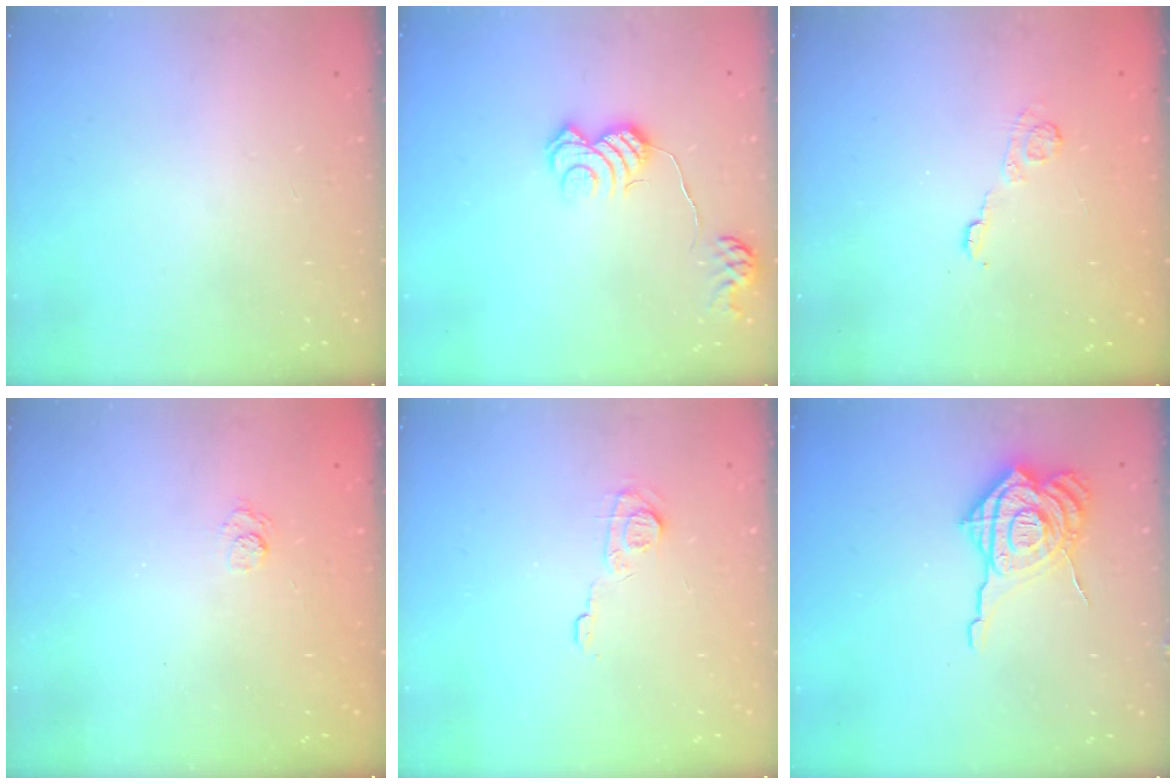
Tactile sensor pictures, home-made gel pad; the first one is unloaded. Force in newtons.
{"total": 10.9, "press": 10.8, "slide": 0.8}
{"total": 3.9, "press": 3.7, "slide": 1.3}
{"total": 2.6, "press": 2.3, "slide": 1.3}
{"total": 7.5, "press": 7.4, "slide": 1.0}
{"total": 15.9, "press": 15.9, "slide": 1.4}